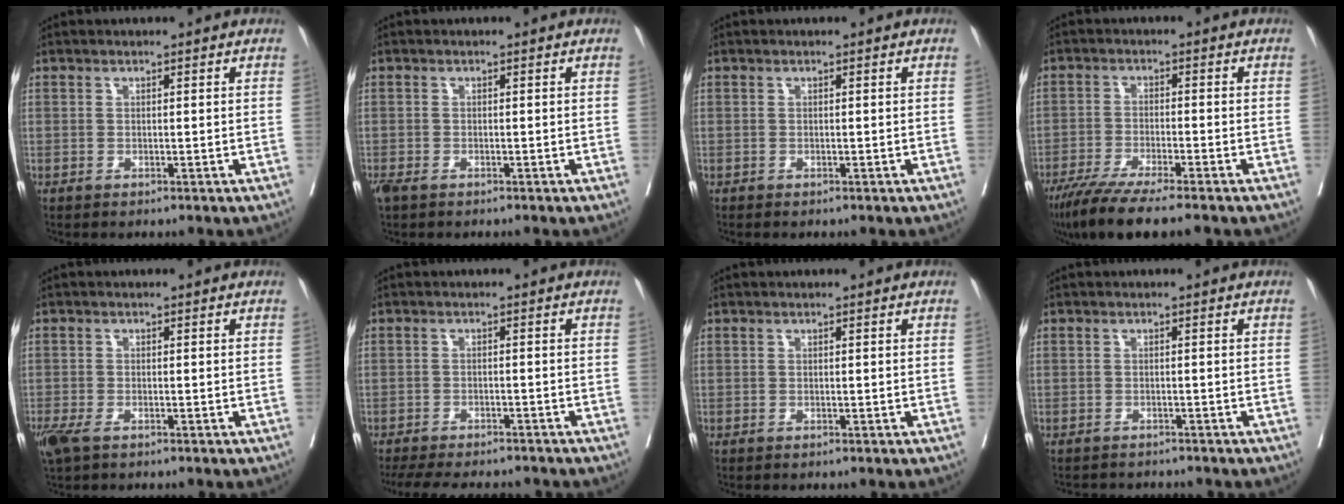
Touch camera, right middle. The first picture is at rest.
{"total": 2.5, "force": [-1.7, 1.0, 1.5], "torque": [-0.034, -0.008, -0.031]}
{"total": 0.0}
{"total": 9.8, "force": [-7.9, 0.0, 5.9], "torque": [-0.091, -0.027, -0.130]}
{"total": 4.4, "force": [-2.8, 1.8, 2.9], "torque": [-0.064, -0.012, -0.052]}
{"total": 13.6, "force": [-12.1, 3.0, 5.4], "torque": [-0.110, -0.012, -0.161]}
{"total": 0.0}
{"total": 4.3, "force": [-4.2, 0.7, 0.7], "torque": [-0.001, -0.004, -0.056]}